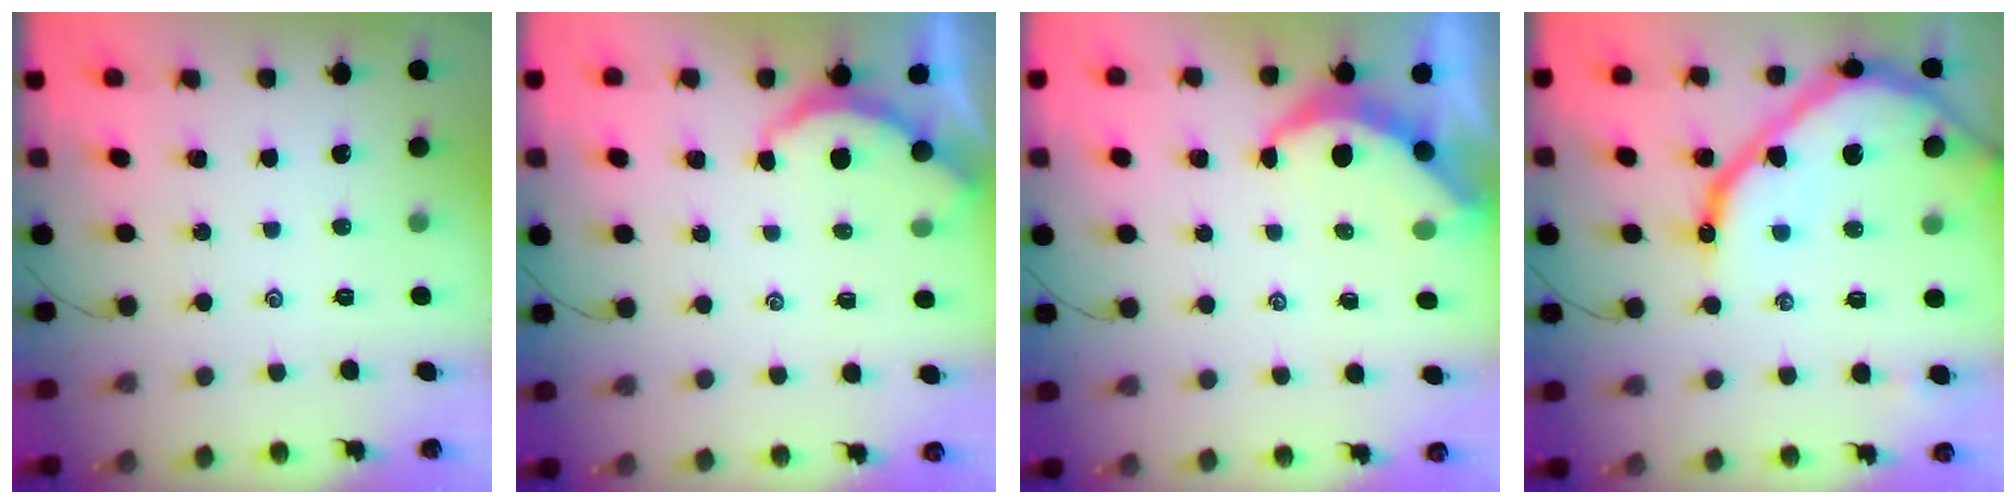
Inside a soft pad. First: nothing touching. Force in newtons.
{"total": 2.9, "press": 2.9, "slide": 0.3}
{"total": 5.3, "press": 5.3, "slide": 0.4}
{"total": 18.1, "press": 18.1, "slide": 1.5}